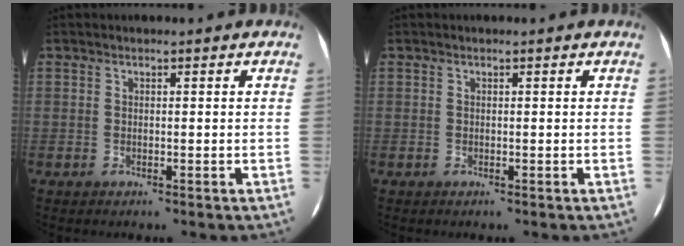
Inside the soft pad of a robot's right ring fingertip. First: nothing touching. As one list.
[{"total": 0.0}]